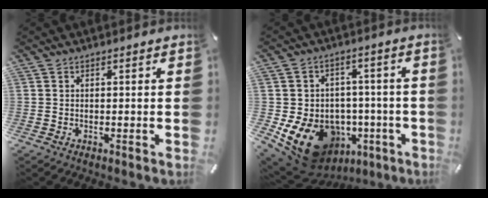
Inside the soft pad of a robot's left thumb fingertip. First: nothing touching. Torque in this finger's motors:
{"motor_torque": [0.39, 1.85, 0.71, -0.16, 0.34]}